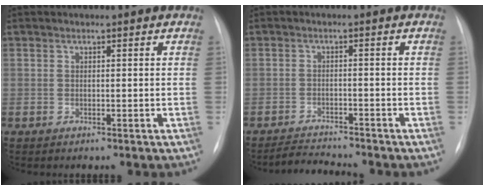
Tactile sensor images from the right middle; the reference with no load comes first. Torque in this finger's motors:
{"motor_torque": [0.21, -0.27, -0.03, -0.01]}